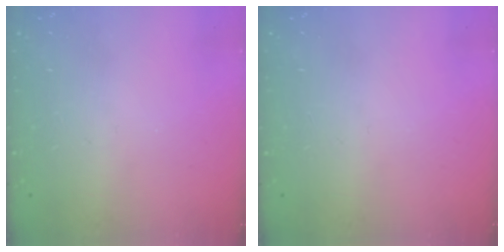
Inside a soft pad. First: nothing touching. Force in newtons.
{"total": 0.0}